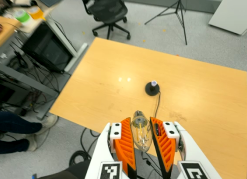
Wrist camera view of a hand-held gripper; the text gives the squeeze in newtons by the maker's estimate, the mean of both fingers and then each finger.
{"total": 10.4, "left": 10.0, "right": 10.8}